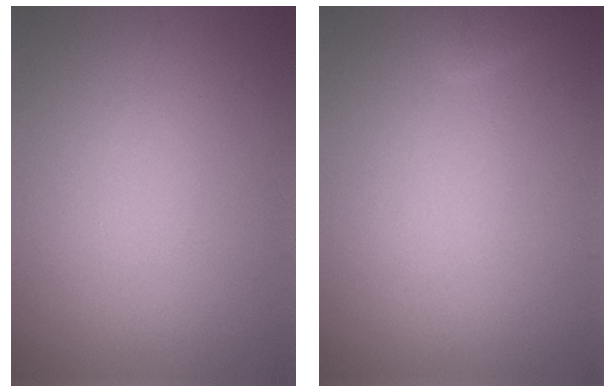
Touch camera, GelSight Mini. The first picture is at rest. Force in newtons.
{"total": 0.9, "press": 0.9, "slide": 0.1}